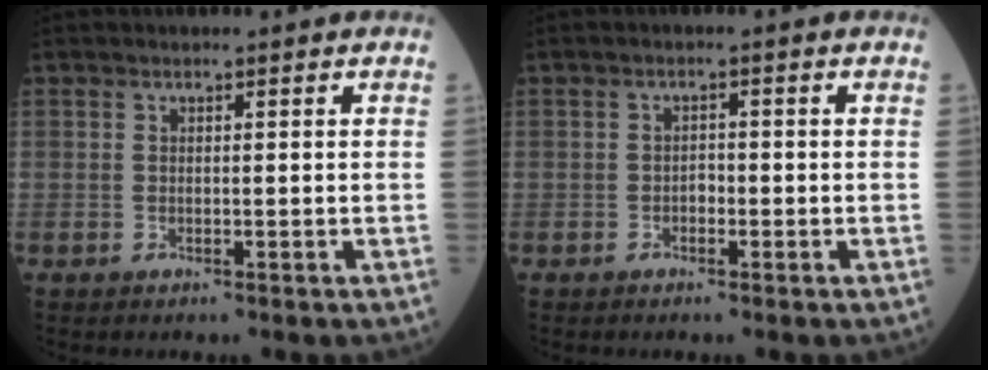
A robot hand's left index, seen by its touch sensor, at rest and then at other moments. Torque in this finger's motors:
{"motor_torque": [-0.08, 0.15, -0.01, -0.01]}